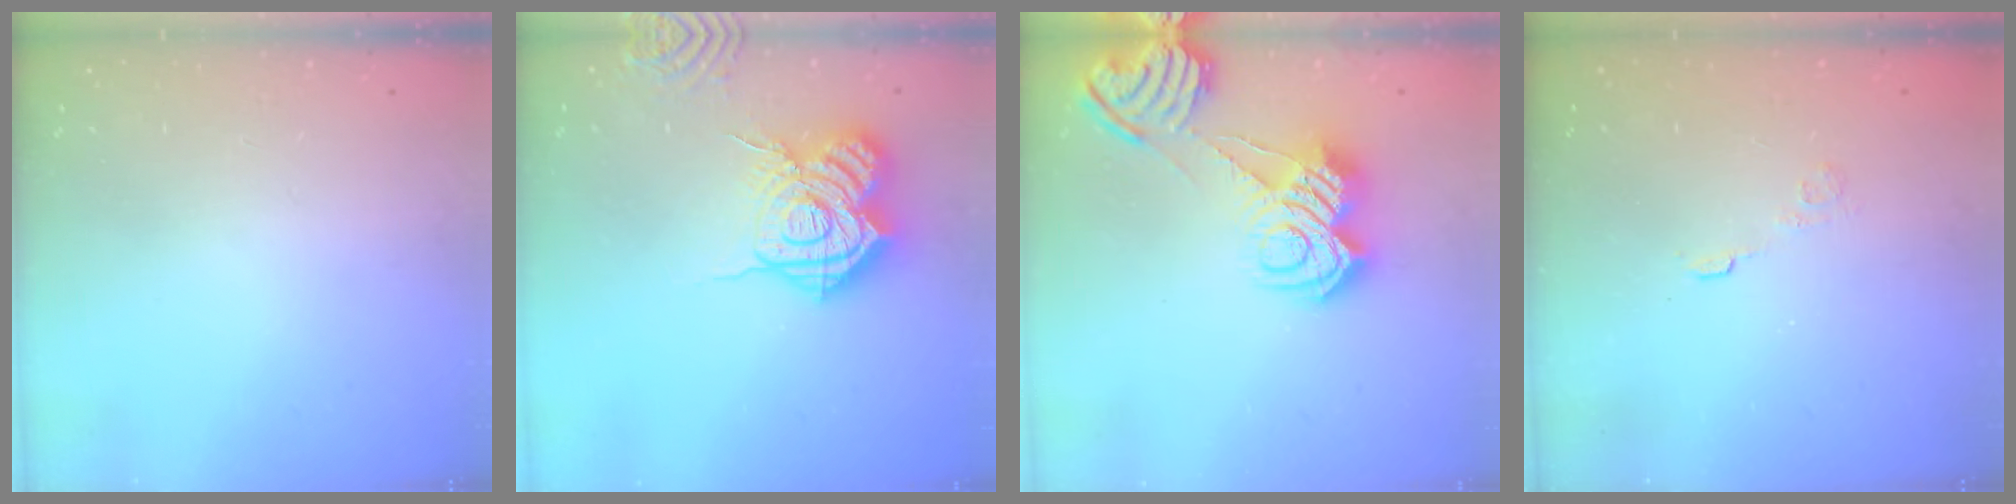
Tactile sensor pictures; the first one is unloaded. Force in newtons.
{"total": 20.0, "press": 19.9, "slide": 2.2}
{"total": 16.2, "press": 16.1, "slide": 1.2}
{"total": 2.6, "press": 2.2, "slide": 1.4}